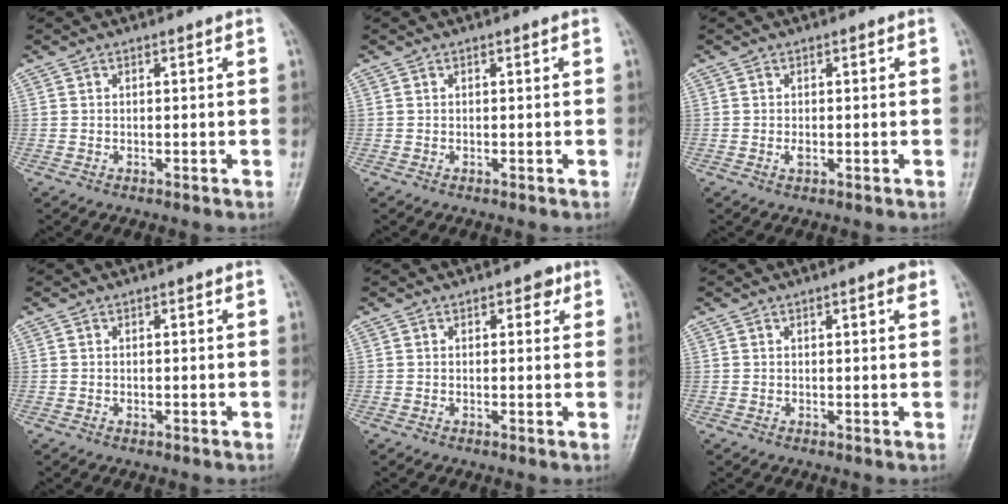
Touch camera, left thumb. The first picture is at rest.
{"total": 0.0}
{"total": 1.2, "force": [-0.2, 0.7, 1.0], "torque": [-0.016, -0.002, -0.004]}
{"total": 0.5, "force": [0.1, 0.4, 0.4], "torque": [-0.004, 0.000, 0.002]}
{"total": 2.3, "force": [1.2, 1.4, 1.4], "torque": [-0.002, -0.001, 0.011]}
{"total": 1.8, "force": [1.0, 0.4, 1.5], "torque": [-0.019, -0.002, 0.011]}